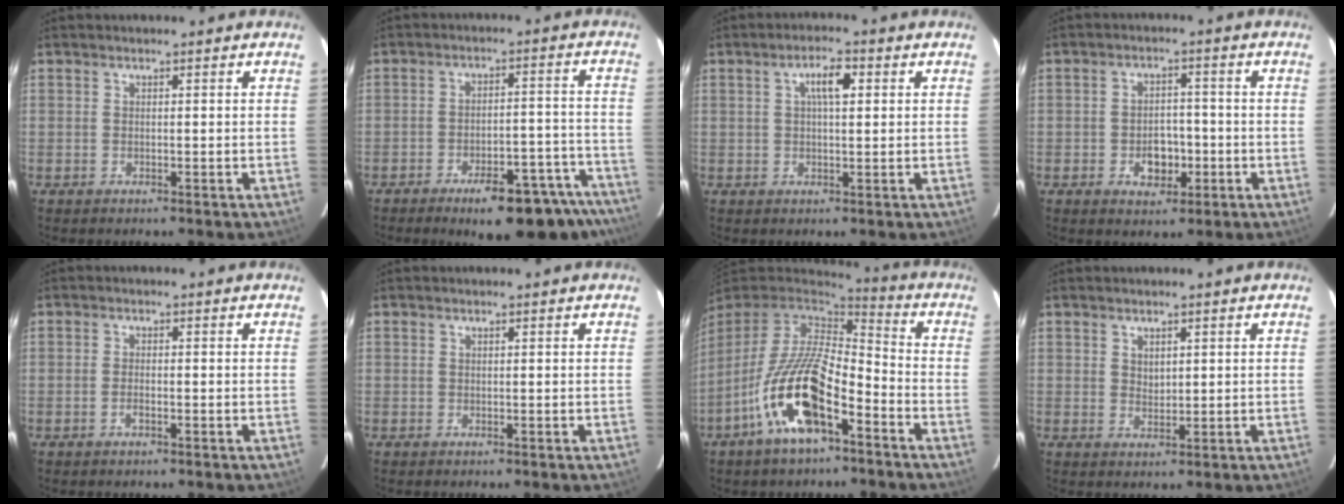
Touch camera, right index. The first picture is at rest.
{"total": 16.9, "force": [-13.5, 4.6, 9.1], "torque": [-0.106, 0.016, -0.164]}
{"total": 4.5, "force": [1.3, 1.5, 4.0], "torque": [-0.069, 0.011, 0.023]}
{"total": 5.6, "force": [-2.0, 4.0, 3.4], "torque": [-0.064, 0.006, -0.022]}
{"total": 1.5, "force": [-0.9, 0.6, 1.1], "torque": [-0.024, 0.001, -0.016]}
{"total": 0.0}
{"total": 17.7, "force": [-9.0, 6.6, 13.8], "torque": [-0.278, -0.023, -0.173]}
{"total": 2.0, "force": [1.1, 1.4, 0.9], "torque": [-0.010, 0.001, 0.021]}